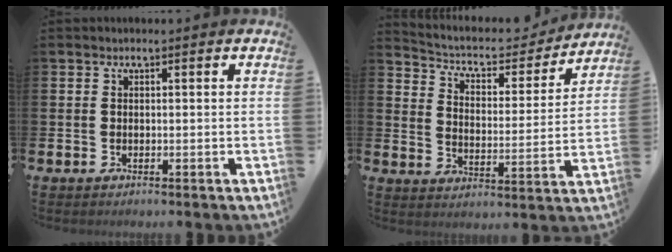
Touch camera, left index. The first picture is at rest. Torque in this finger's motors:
{"motor_torque": [0.98, -1.16, 0.28, 0.03]}